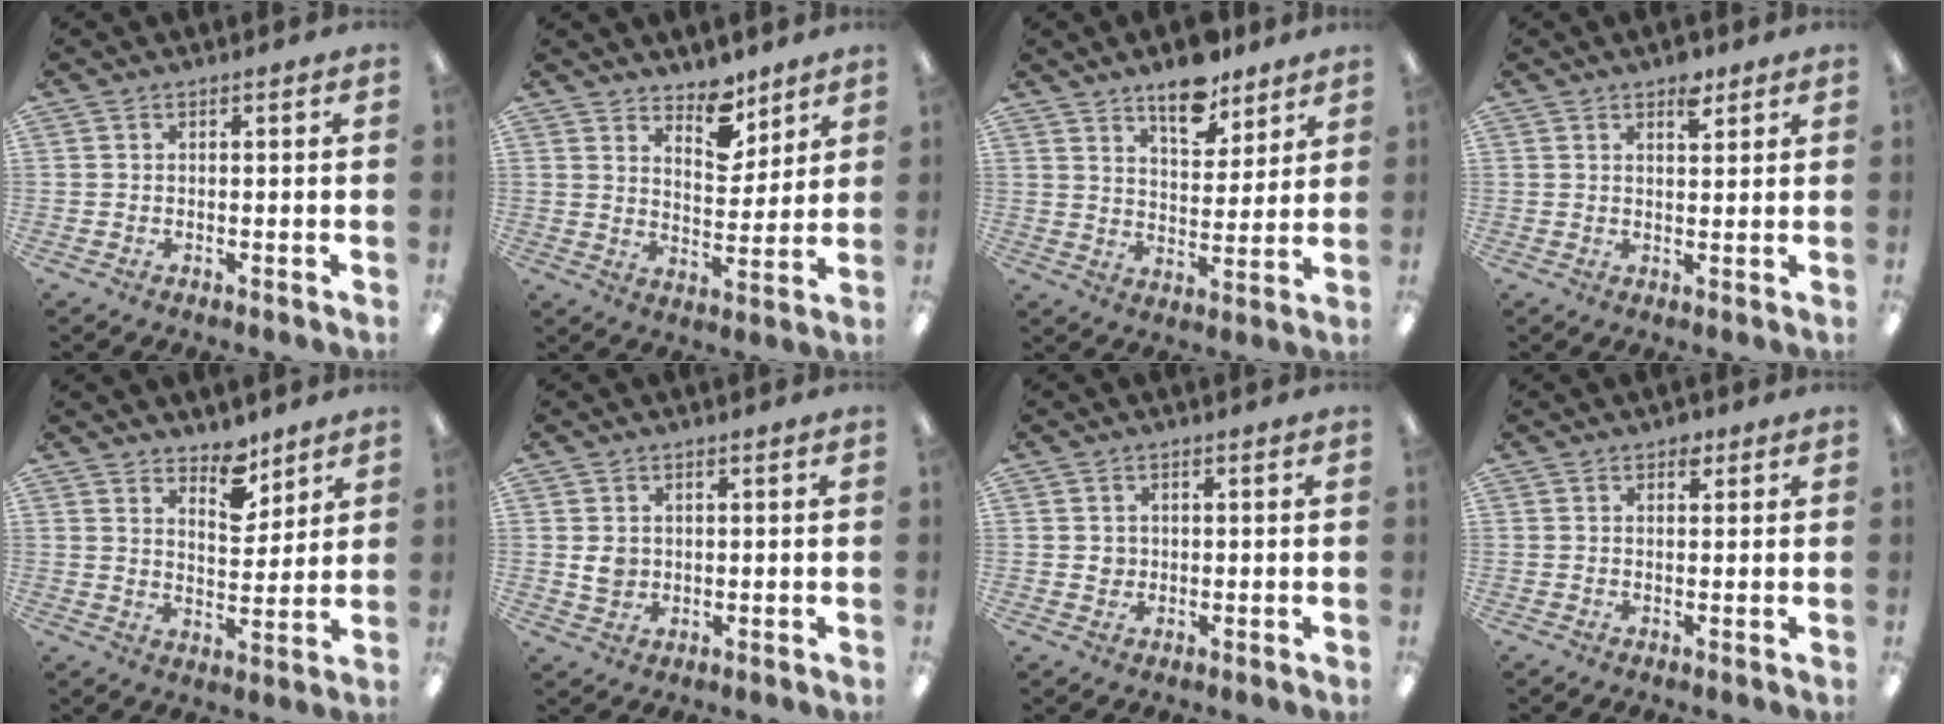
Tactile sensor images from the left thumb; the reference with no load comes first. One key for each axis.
{"total": 8.5, "fx": 6.9, "fy": 4.1, "fz": 2.8, "tx": -0.016, "ty": -0.053, "tz": 0.120}
{"total": 11.0, "fx": 8.5, "fy": 4.9, "fz": 5.0, "tx": -0.059, "ty": -0.053, "tz": 0.148}
{"total": 4.3, "fx": 3.0, "fy": 1.9, "fz": 2.4, "tx": -0.012, "ty": -0.017, "tz": 0.045}
{"total": 7.4, "fx": 6.1, "fy": 3.4, "fz": 2.6, "tx": -0.015, "ty": -0.045, "tz": 0.104}
{"total": 3.7, "fx": 0.7, "fy": 3.3, "fz": 1.6, "tx": -0.024, "ty": 0.002, "tz": 0.012}
{"total": 2.1, "fx": 0.4, "fy": 2.0, "fz": 0.5, "tx": -0.004, "ty": 0.003, "tz": 0.004}
{"total": 2.1, "fx": 1.3, "fy": 1.4, "fz": 1.0, "tx": -0.005, "ty": -0.003, "tz": 0.020}